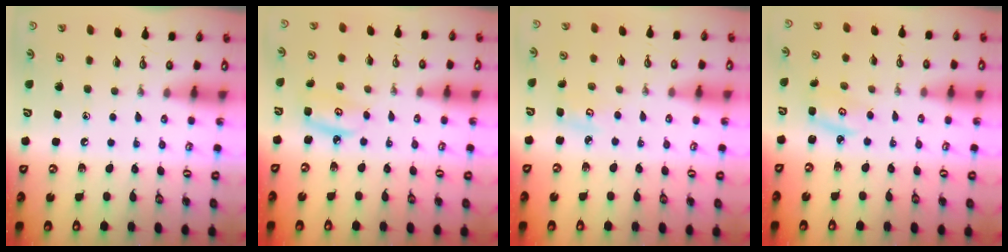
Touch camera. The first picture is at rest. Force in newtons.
{"total": 4.2, "press": 4.2, "slide": 0.3}
{"total": 4.6, "press": 4.6, "slide": 0.2}
{"total": 2.6, "press": 2.6, "slide": 0.2}